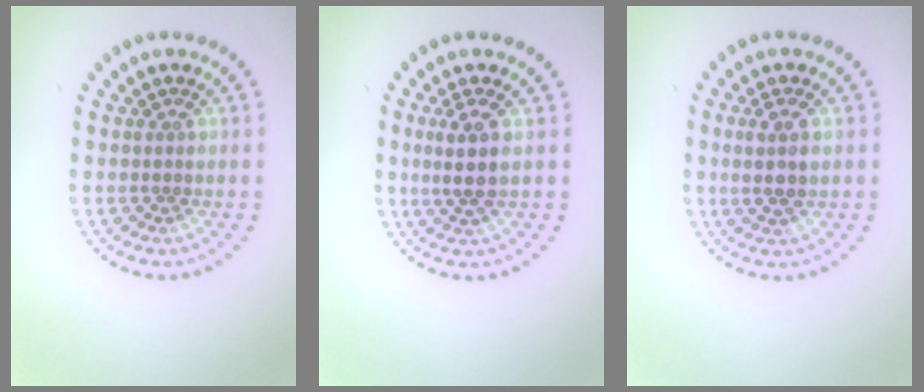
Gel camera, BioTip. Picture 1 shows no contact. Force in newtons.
{"total": 2.4, "press": 2.2, "slide": 1.2}
{"total": 2.2, "press": 2.1, "slide": 0.7}